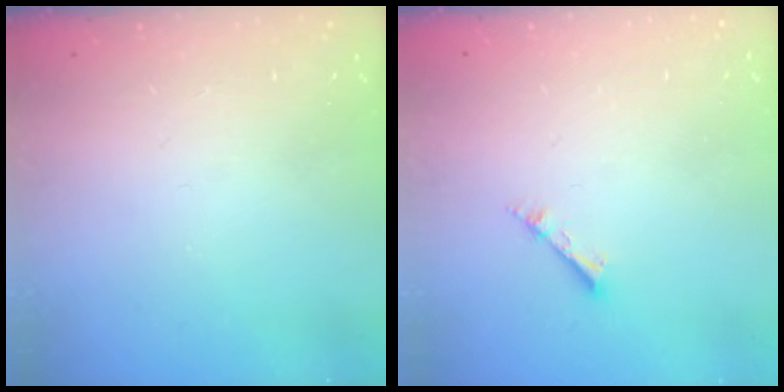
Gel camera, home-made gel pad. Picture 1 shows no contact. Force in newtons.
{"total": 2.1, "press": 2.1, "slide": 0.3}